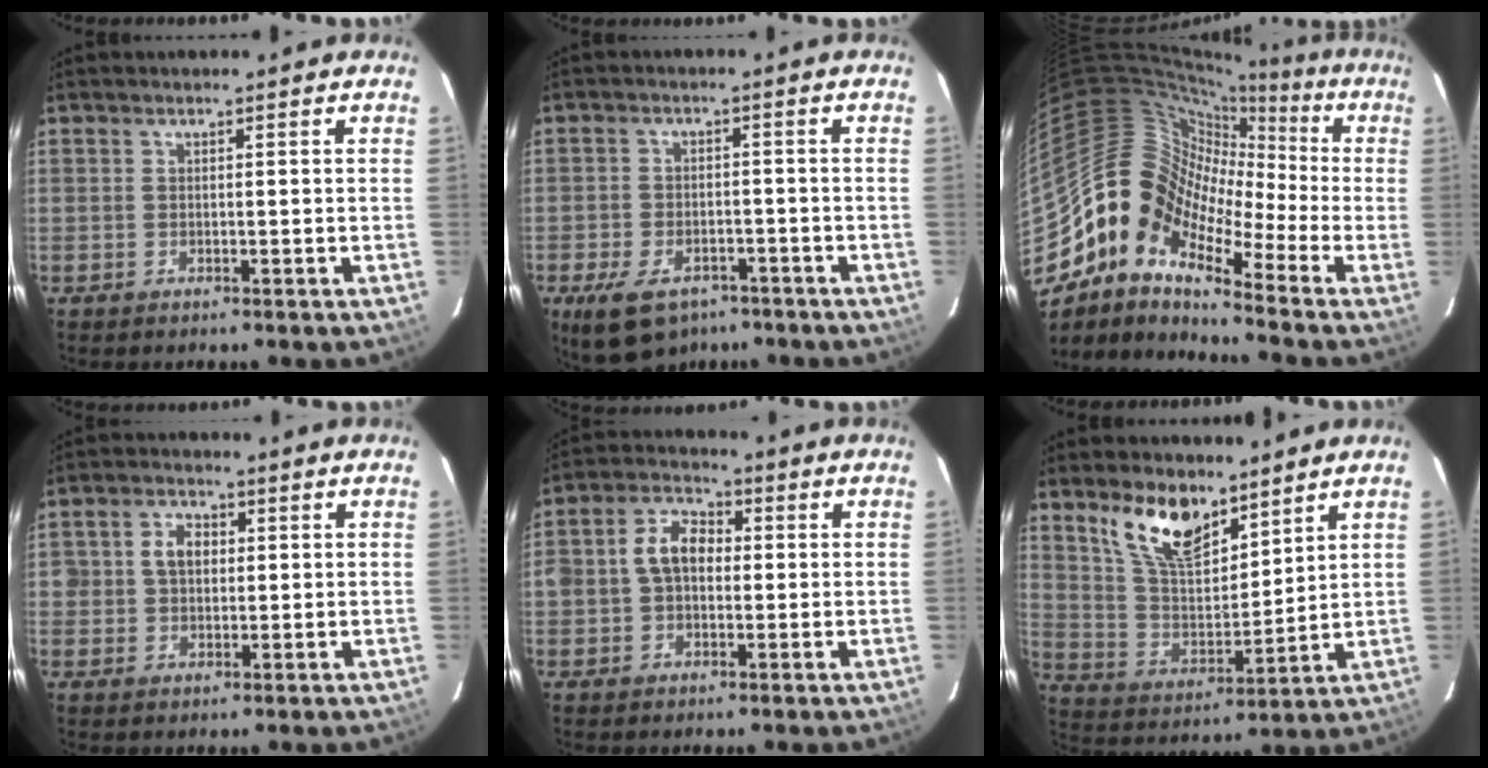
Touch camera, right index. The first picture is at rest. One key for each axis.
{"total": 11.1, "fx": -7.1, "fy": 6.4, "fz": 5.7, "tx": -0.133, "ty": -0.011, "tz": -0.109}
{"total": 12.9, "fx": -6.0, "fy": 8.4, "fz": 7.8, "tx": -0.120, "ty": 0.014, "tz": -0.145}
{"total": 4.7, "fx": 0.6, "fy": 3.9, "fz": 2.6, "tx": -0.044, "ty": 0.014, "tz": 0.013}
{"total": 7.5, "fx": 0.1, "fy": 5.5, "fz": 5.1, "tx": -0.096, "ty": 0.027, "tz": 0.000}
{"total": 13.1, "fx": 9.0, "fy": 5.7, "fz": 7.6, "tx": -0.145, "ty": 0.003, "tz": 0.177}